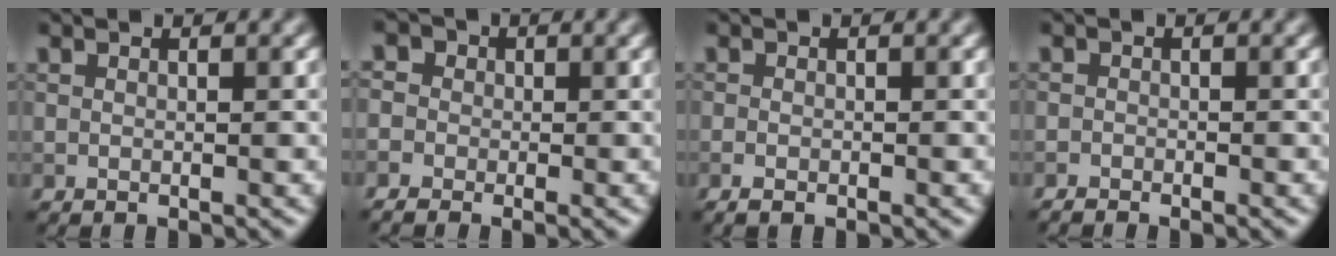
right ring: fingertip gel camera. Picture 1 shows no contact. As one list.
[{"total": 3.5, "force": [-1.3, 2.7, 1.8], "torque": [-0.023, 0.012, -0.031]}, {"total": 1.4, "force": [-0.8, 0.6, 1.0], "torque": [-0.020, -0.002, -0.009]}, {"total": 1.6, "force": [-1.5, 0.2, 0.4], "torque": [-0.011, 0.001, -0.029]}]